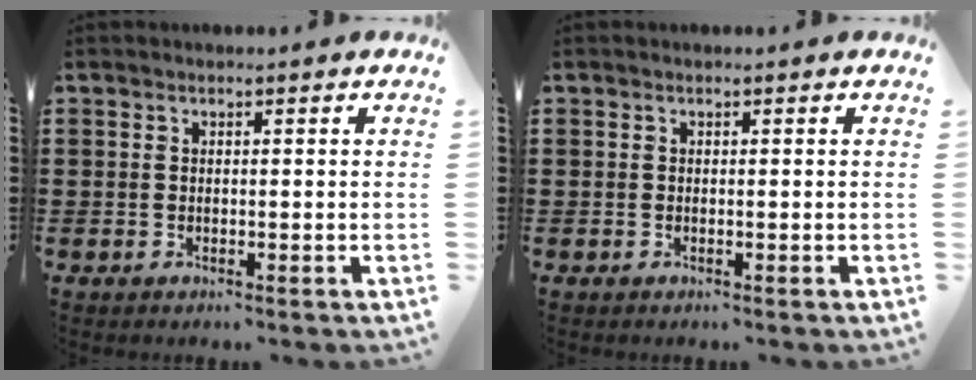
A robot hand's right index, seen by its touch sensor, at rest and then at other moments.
{"total": 0.0}